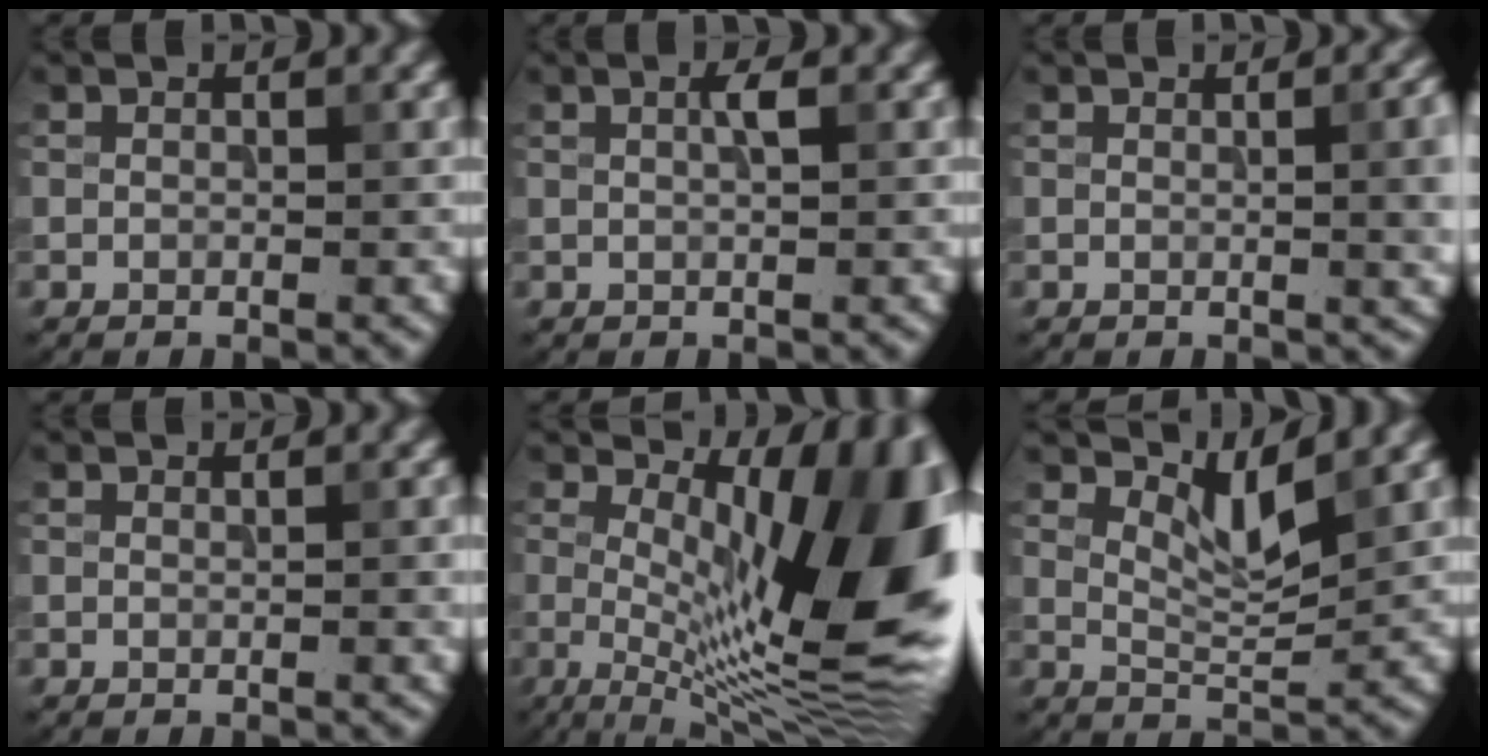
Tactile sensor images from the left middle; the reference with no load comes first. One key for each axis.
{"total": 1.0, "fx": 0.4, "fy": 0.0, "fz": 1.0, "tx": -0.022, "ty": 0.002, "tz": 0.006}
{"total": 3.4, "fx": -0.2, "fy": 1.4, "fz": 3.1, "tx": -0.038, "ty": -0.006, "tz": -0.001}
{"total": 1.2, "fx": -0.1, "fy": 0.4, "fz": 1.1, "tx": -0.018, "ty": -0.003, "tz": -0.002}
{"total": 15.1, "fx": 1.4, "fy": 5.6, "fz": 13.9, "tx": -0.174, "ty": 0.004, "tz": 0.022}
{"total": 3.0, "fx": 2.3, "fy": 0.4, "fz": 1.9, "tx": -0.039, "ty": -0.009, "tz": 0.042}